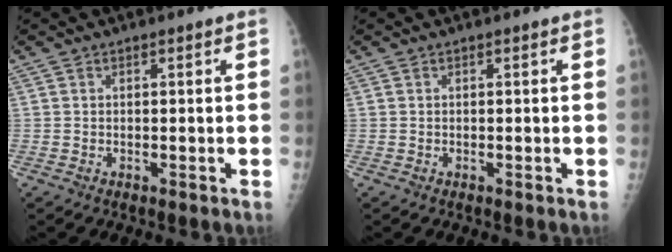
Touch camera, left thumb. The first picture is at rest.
{"total": 0.0}